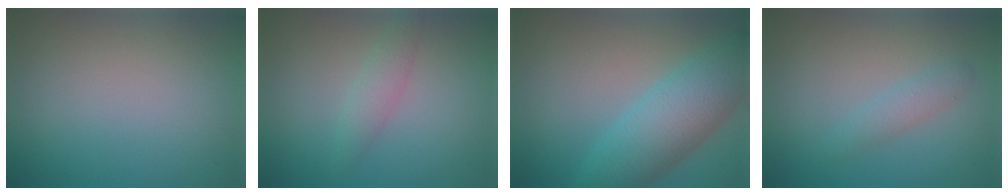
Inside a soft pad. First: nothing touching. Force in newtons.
{"total": 1.8, "press": 1.8, "slide": 0.0}
{"total": 7.1, "press": 7.1, "slide": 0.2}
{"total": 1.6, "press": 1.6, "slide": 0.1}